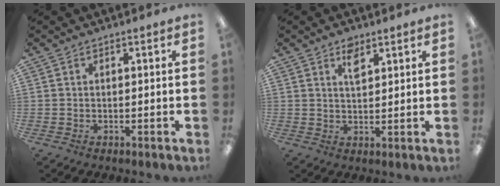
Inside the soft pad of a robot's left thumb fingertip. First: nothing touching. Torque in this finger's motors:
{"motor_torque": [0.54, 0.30, 0.29, -0.18, 0.00]}